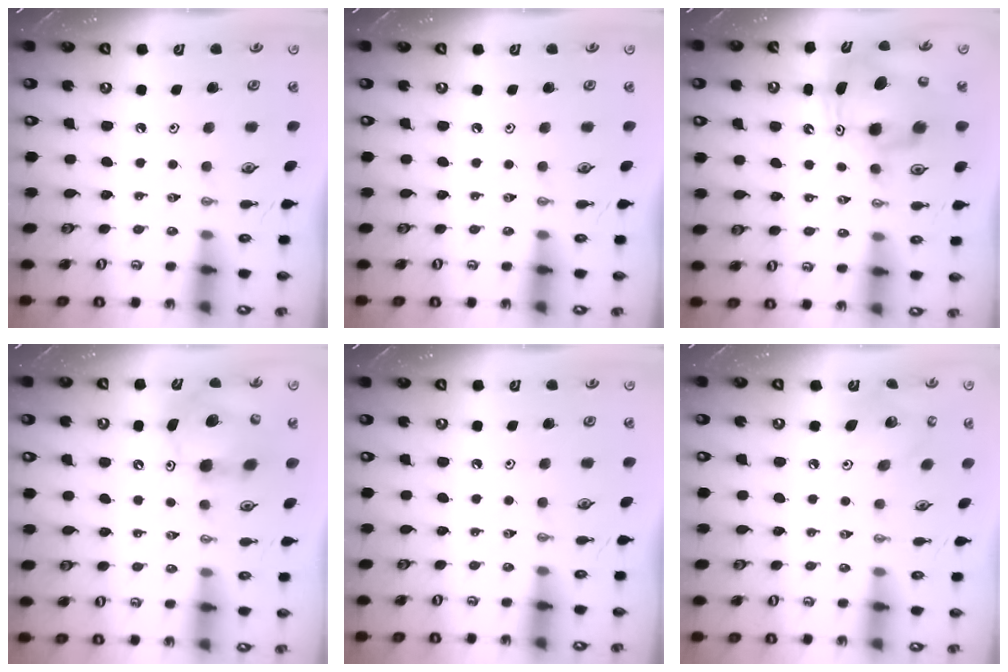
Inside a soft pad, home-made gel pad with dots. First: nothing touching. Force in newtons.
{"total": 0.0}
{"total": 10.2, "press": 10.0, "slide": 2.0}
{"total": 11.1, "press": 11.0, "slide": 1.6}
{"total": 0.0}
{"total": 6.9, "press": 6.9, "slide": 0.5}